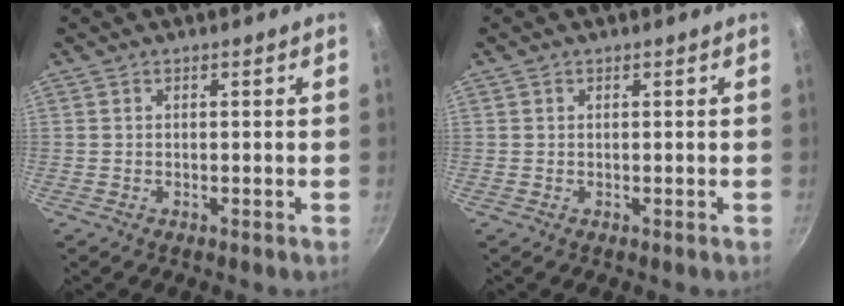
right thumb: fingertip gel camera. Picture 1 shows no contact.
{"total": 0.0}